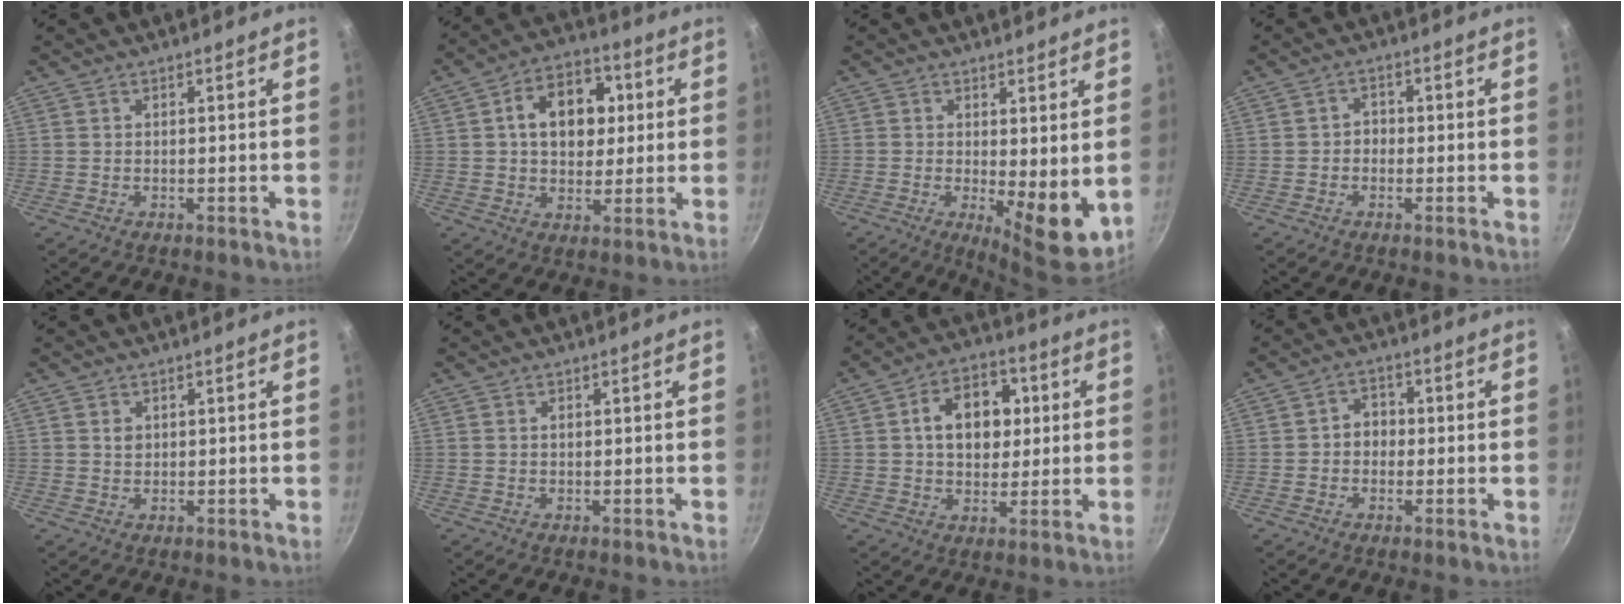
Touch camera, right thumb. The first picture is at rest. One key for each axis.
{"total": 13.4, "fx": 2.6, "fy": 9.6, "fz": 9.0, "tx": -0.098, "ty": 0.011, "tz": 0.030}
{"total": 8.5, "fx": 0.1, "fy": 2.9, "fz": 8.0, "tx": -0.100, "ty": -0.021, "tz": 0.009}
{"total": 2.3, "fx": -0.5, "fy": 1.9, "fz": 1.1, "tx": -0.004, "ty": 0.010, "tz": -0.012}
{"total": 1.5, "fx": 0.5, "fy": 1.2, "fz": 0.8, "tx": -0.011, "ty": 0.001, "tz": 0.009}
{"total": 0.7, "fx": 0.2, "fy": 0.5, "fz": 0.5, "tx": -0.008, "ty": 0.003, "tz": 0.004}
{"total": 12.8, "fx": 2.4, "fy": 9.1, "fz": 8.6, "tx": -0.093, "ty": 0.010, "tz": 0.028}
{"total": 4.2, "fx": -0.4, "fy": 3.5, "fz": 2.2, "tx": -0.008, "ty": 0.011, "tz": -0.012}